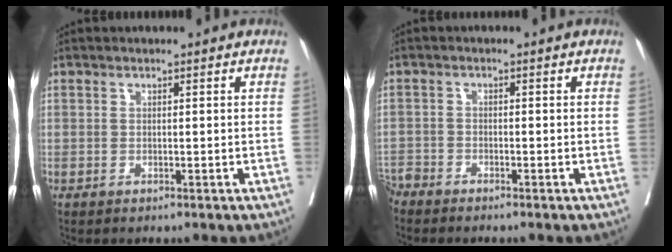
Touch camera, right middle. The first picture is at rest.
{"total": 3.1, "force": [-3.1, 0.1, 0.3], "torque": [0.002, -0.009, -0.063]}